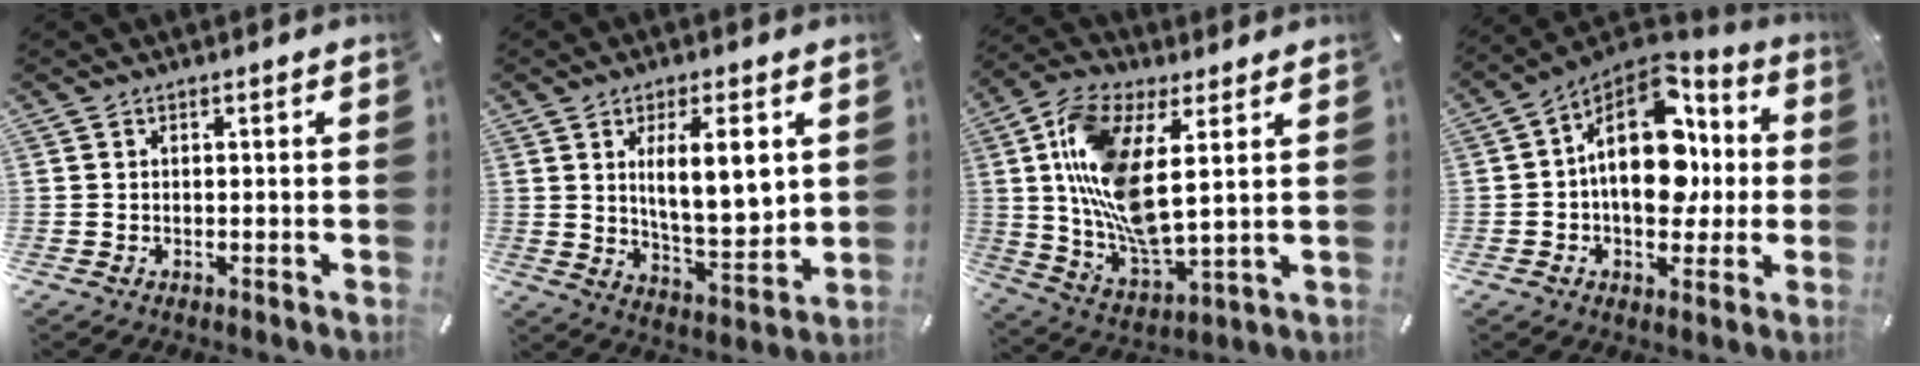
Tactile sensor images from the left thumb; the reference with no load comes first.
{"total": 11.7, "force": [4.3, 4.4, 10.0], "torque": [-0.148, -0.019, 0.067]}
{"total": 15.0, "force": [4.4, 6.5, 12.8], "torque": [-0.290, -0.022, 0.081]}
{"total": 19.4, "force": [2.6, 13.2, 14.0], "torque": [-0.217, -0.021, 0.046]}